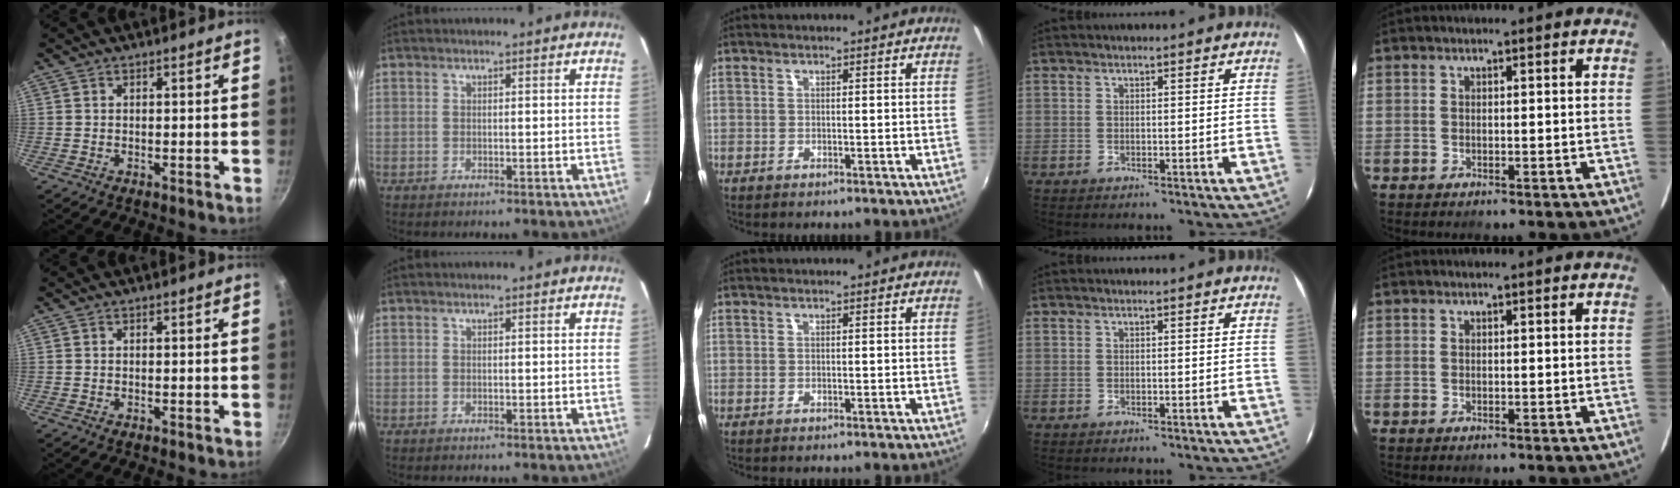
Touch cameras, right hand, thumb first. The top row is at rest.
{}